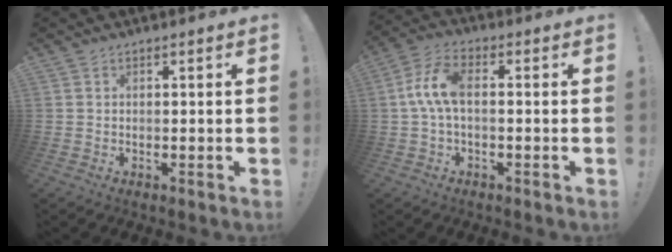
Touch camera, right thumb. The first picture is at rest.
{"total": 8.7, "force": [0.3, 4.2, 7.6], "torque": [-0.158, 0.006, 0.010]}